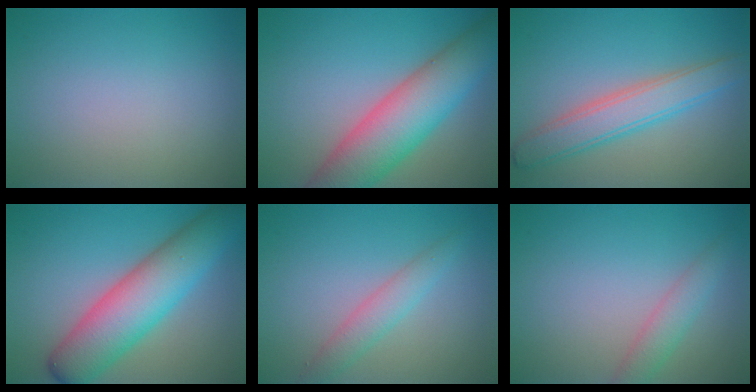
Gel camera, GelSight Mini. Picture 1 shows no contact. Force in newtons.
{"total": 9.0, "press": 9.0, "slide": 0.5}
{"total": 4.5, "press": 4.5, "slide": 0.3}
{"total": 8.7, "press": 8.7, "slide": 0.3}
{"total": 2.7, "press": 2.7, "slide": 0.2}
{"total": 2.2, "press": 2.2, "slide": 0.1}